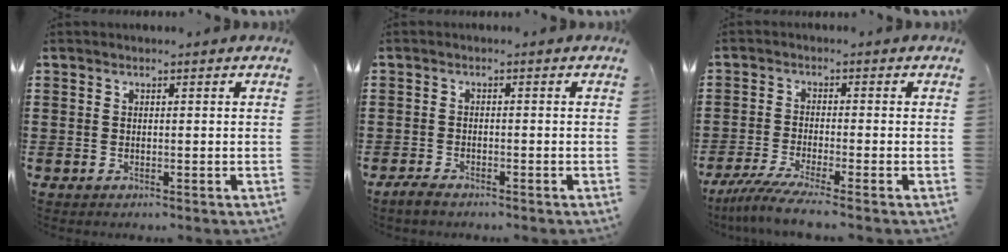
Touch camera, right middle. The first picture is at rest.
{"total": 1.6, "force": [-1.3, 0.4, 0.8], "torque": [-0.023, -0.001, -0.028]}
{"total": 4.5, "force": [-3.7, -0.5, 2.6], "torque": [-0.065, -0.024, -0.073]}